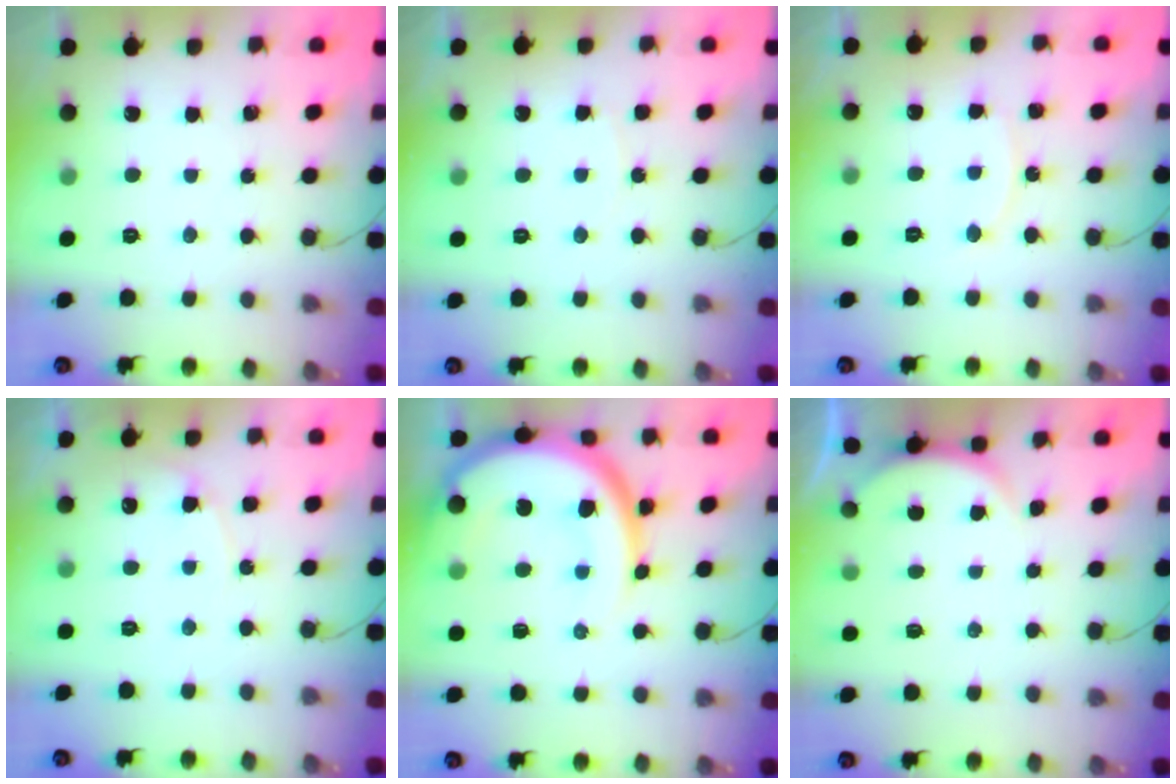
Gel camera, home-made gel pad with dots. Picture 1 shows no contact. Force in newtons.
{"total": 3.3, "press": 3.3, "slide": 0.6}
{"total": 7.7, "press": 7.7, "slide": 0.5}
{"total": 6.8, "press": 6.8, "slide": 0.6}
{"total": 18.0, "press": 18.0, "slide": 1.4}
{"total": 2.2, "press": 2.1, "slide": 0.5}